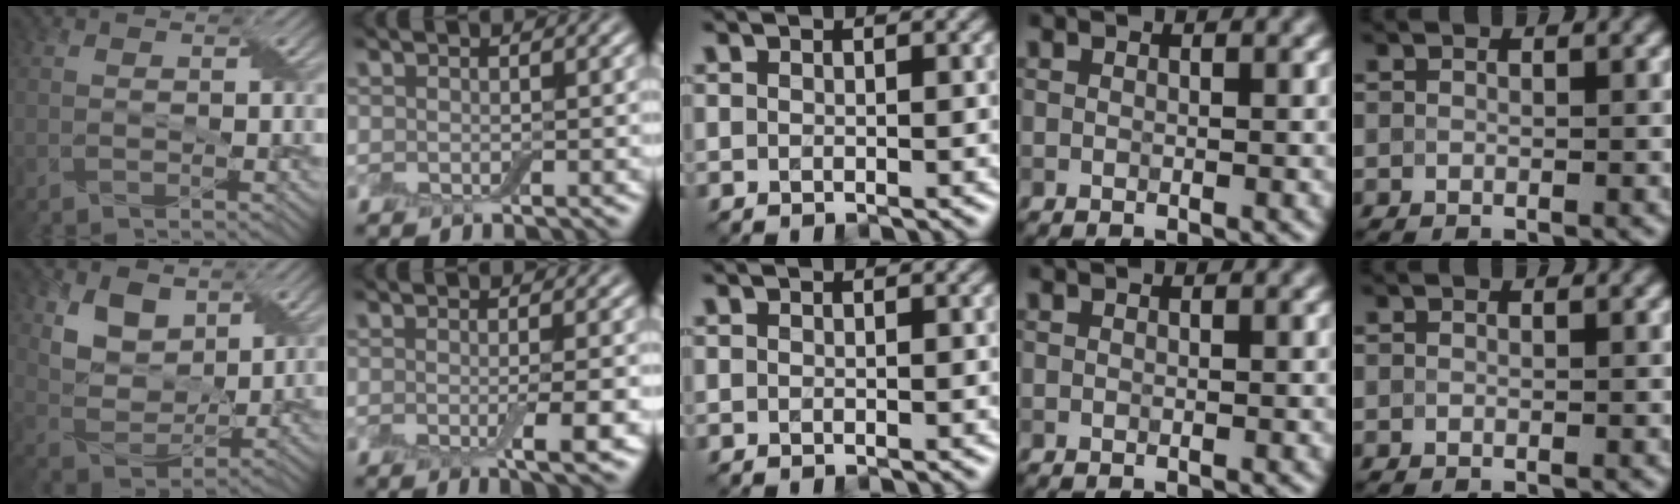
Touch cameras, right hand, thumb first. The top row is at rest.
{"thumb": {"total": 7.3, "force": [3.6, 4.9, 4.0], "torque": [-0.100, -0.012, 0.058]}, "index": {"total": 3.5, "force": [-0.6, 0.7, 3.4], "torque": [-0.049, -0.009, -0.008]}}